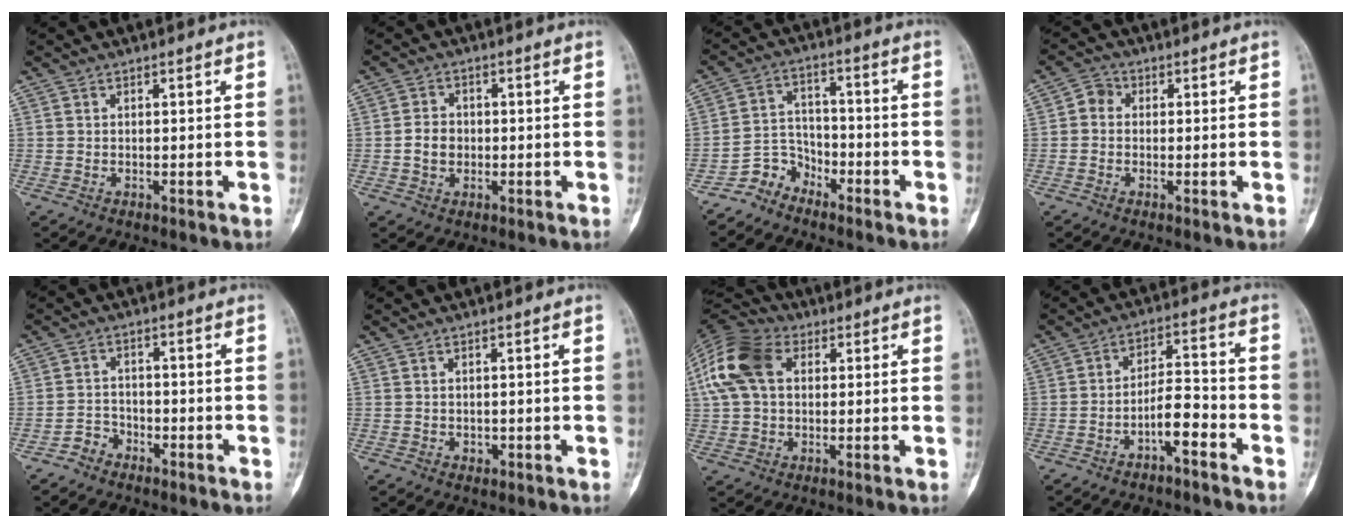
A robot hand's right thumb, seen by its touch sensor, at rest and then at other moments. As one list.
[{"total": 3.3, "force": [-0.5, 2.7, 1.8], "torque": [-0.024, 0.010, -0.012]}, {"total": 6.0, "force": [-4.9, 3.5, 0.4], "torque": [0.016, 0.051, -0.101]}, {"total": 3.2, "force": [0.1, 2.7, 1.6], "torque": [-0.011, 0.009, -0.008]}, {"total": 3.0, "force": [-2.2, 2.1, 0.3], "torque": [-0.001, 0.019, -0.044]}, {"total": 1.1, "force": [0.1, 0.8, 0.7], "torque": [-0.010, -0.001, 0.005]}, {"total": 15.2, "force": [4.3, 10.1, 10.4], "torque": [-0.214, 0.022, 0.072]}, {"total": 6.7, "force": [-3.5, 2.3, 5.2], "torque": [-0.088, 0.043, -0.059]}]